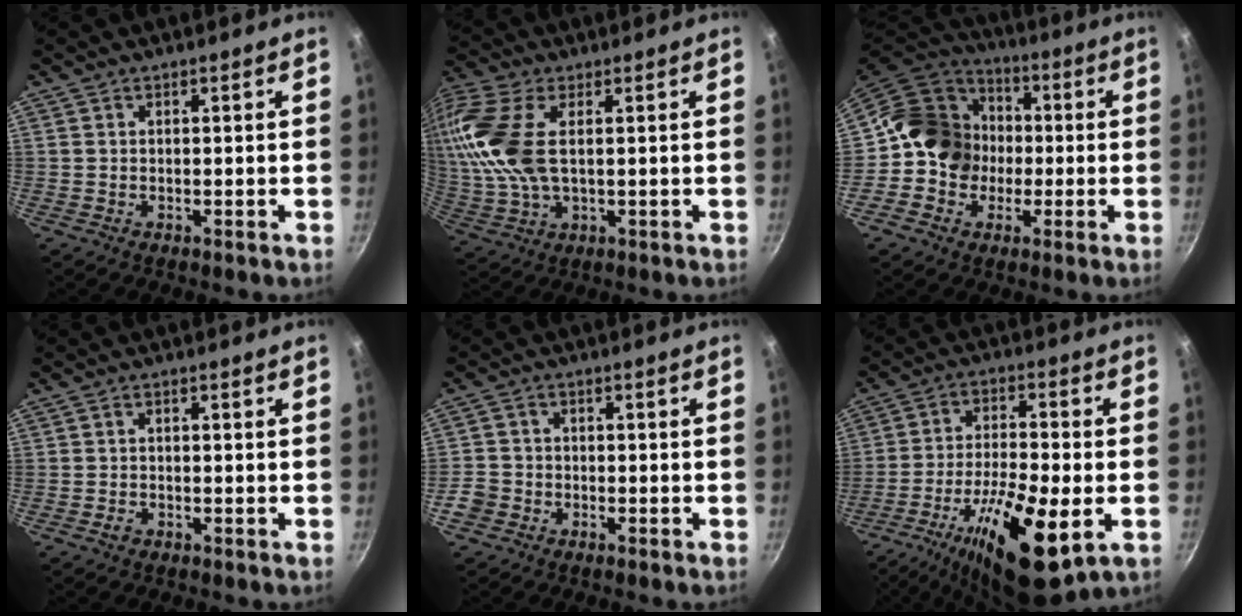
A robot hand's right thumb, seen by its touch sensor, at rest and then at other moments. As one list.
[{"total": 15.7, "force": [2.9, 8.1, 13.1], "torque": [-0.285, 0.008, 0.054]}, {"total": 15.7, "force": [-0.9, 14.0, 7.1], "torque": [-0.084, 0.040, -0.028]}, {"total": 1.5, "force": [-0.8, 1.0, 0.7], "torque": [-0.010, 0.008, -0.014]}, {"total": 4.1, "force": [-2.2, 3.3, 1.1], "torque": [-0.014, 0.026, -0.041]}, {"total": 18.8, "force": [-6.9, 6.0, 16.5], "torque": [-0.291, 0.015, -0.116]}]